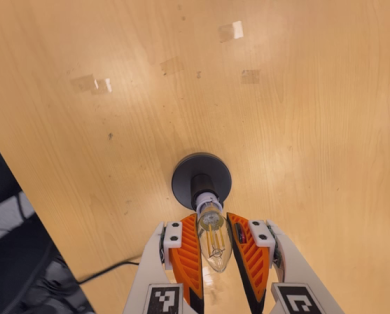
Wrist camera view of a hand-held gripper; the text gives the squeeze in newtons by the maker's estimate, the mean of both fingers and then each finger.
{"total": 10.9, "left": 9.9, "right": 11.9}